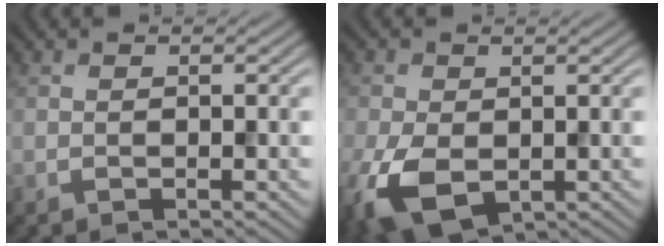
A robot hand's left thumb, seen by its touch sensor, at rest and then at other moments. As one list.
[{"total": 8.2, "force": [-2.6, 5.2, 5.8], "torque": [-0.155, -0.026, -0.049]}]